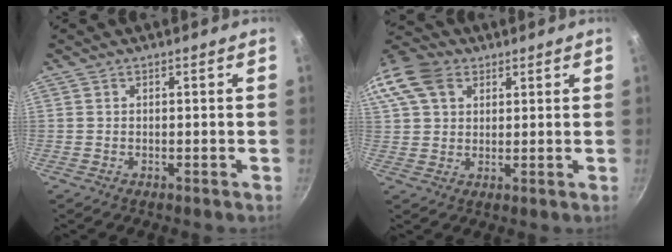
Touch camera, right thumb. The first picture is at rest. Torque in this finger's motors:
{"motor_torque": [-0.68, 1.61, 0.58, -0.45, 0.23]}